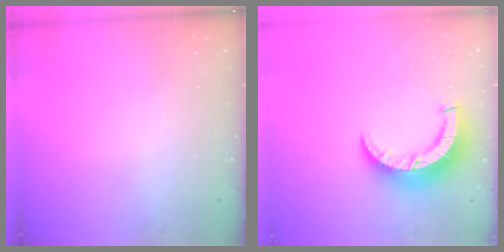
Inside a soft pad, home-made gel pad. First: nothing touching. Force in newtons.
{"total": 8.8, "press": 8.8, "slide": 1.1}